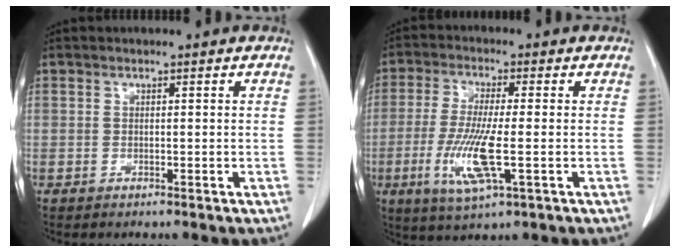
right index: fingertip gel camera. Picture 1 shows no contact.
{"total": 9.5, "force": [-2.4, 1.1, 9.2], "torque": [-0.191, -0.020, -0.046]}